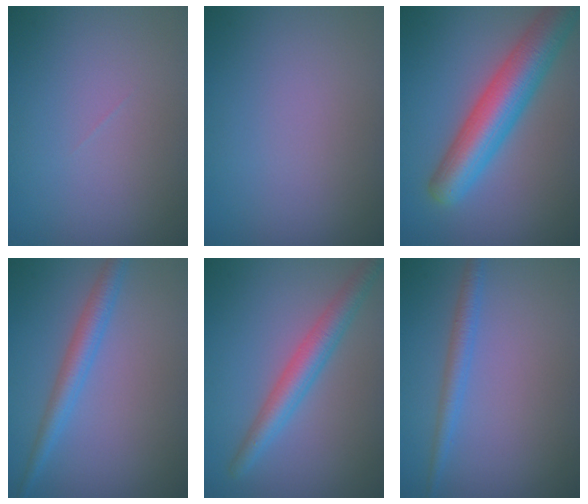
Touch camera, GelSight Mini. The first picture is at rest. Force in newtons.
{"total": 0.0}
{"total": 7.5, "press": 7.5, "slide": 0.2}
{"total": 2.7, "press": 2.7, "slide": 0.2}
{"total": 3.7, "press": 3.7, "slide": 0.1}
{"total": 1.9, "press": 1.9, "slide": 0.0}